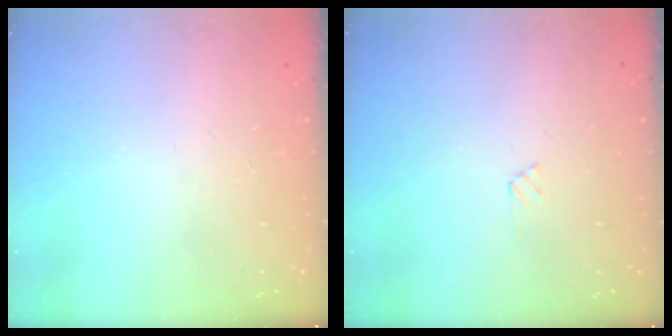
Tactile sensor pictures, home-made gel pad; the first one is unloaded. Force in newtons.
{"total": 2.7, "press": 2.7, "slide": 0.3}